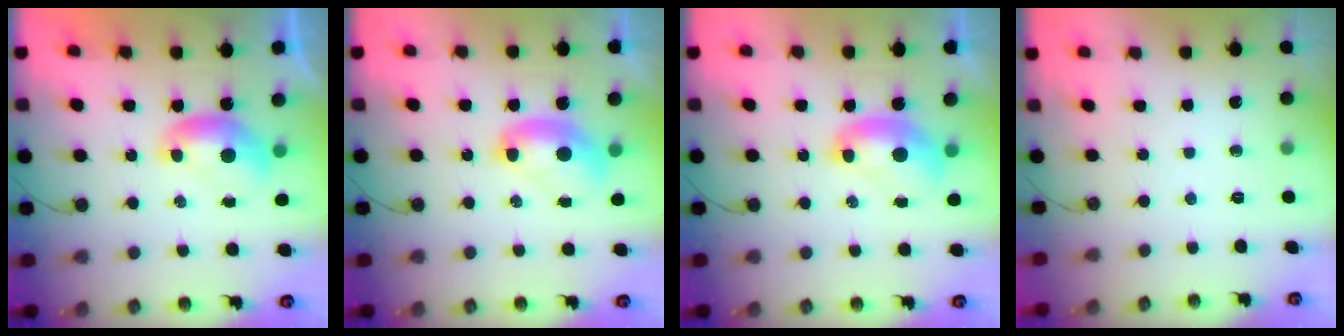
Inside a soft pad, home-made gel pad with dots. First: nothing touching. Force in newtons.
{"total": 2.6, "press": 2.6, "slide": 0.1}
{"total": 1.9, "press": 1.9, "slide": 0.1}
{"total": 0.0}